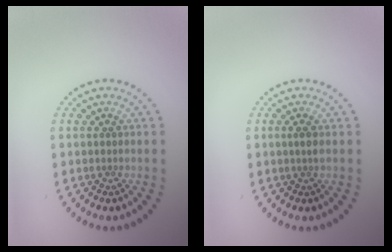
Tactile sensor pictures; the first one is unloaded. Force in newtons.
{"total": 0.9, "press": 0.8, "slide": 0.4}